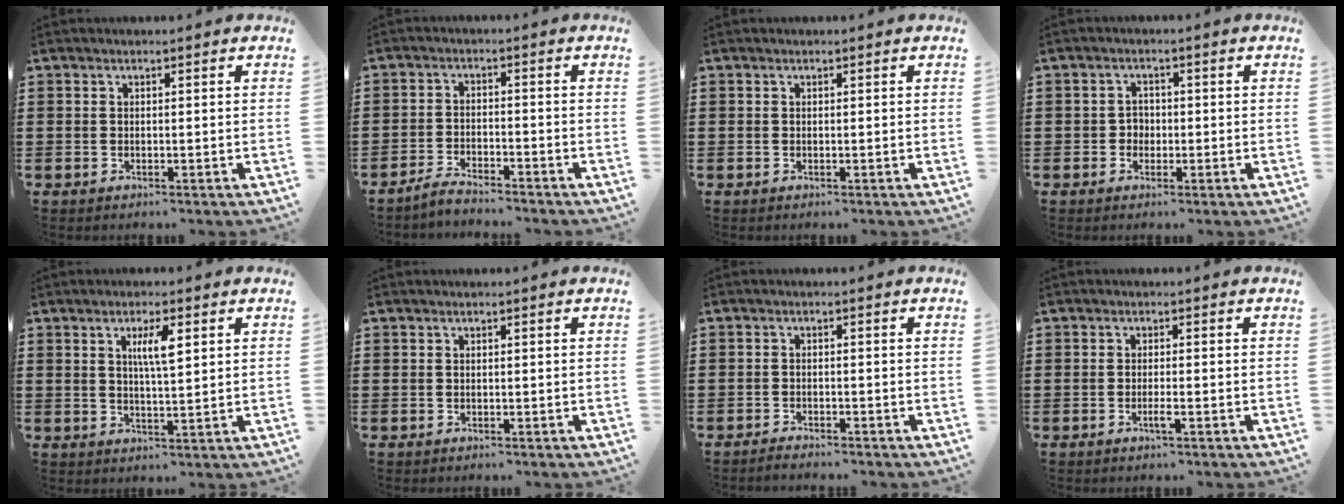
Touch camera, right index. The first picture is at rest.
{"total": 2.9, "force": [-2.9, 0.0, 0.4], "torque": [-0.011, 0.005, -0.058]}
{"total": 0.0}
{"total": 1.9, "force": [-0.6, 1.7, 0.6], "torque": [-0.017, 0.003, -0.016]}
{"total": 4.4, "force": [1.5, 0.9, 4.0], "torque": [-0.083, 0.007, 0.023]}
{"total": 0.0}
{"total": 1.3, "force": [-1.3, 0.0, 0.0], "torque": [-0.004, 0.002, -0.027]}
{"total": 1.9, "force": [-0.9, 0.0, 1.6], "torque": [-0.036, -0.007, -0.019]}